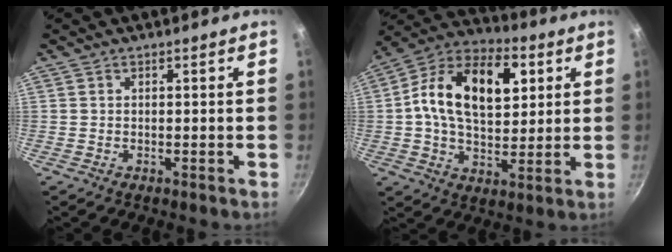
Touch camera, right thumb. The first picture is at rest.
{"total": 19.9, "force": [4.7, 12.2, 15.0], "torque": [-0.223, 0.008, 0.061]}